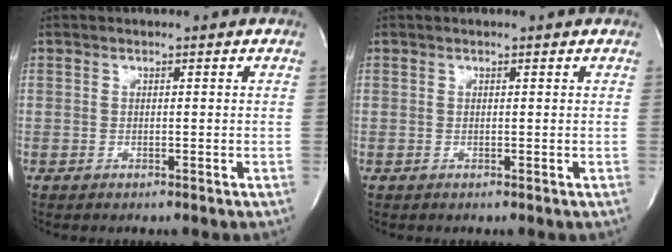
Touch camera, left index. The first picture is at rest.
{"total": 0.7, "force": [0.6, -0.1, 0.2], "torque": [-0.005, 0.005, 0.010]}